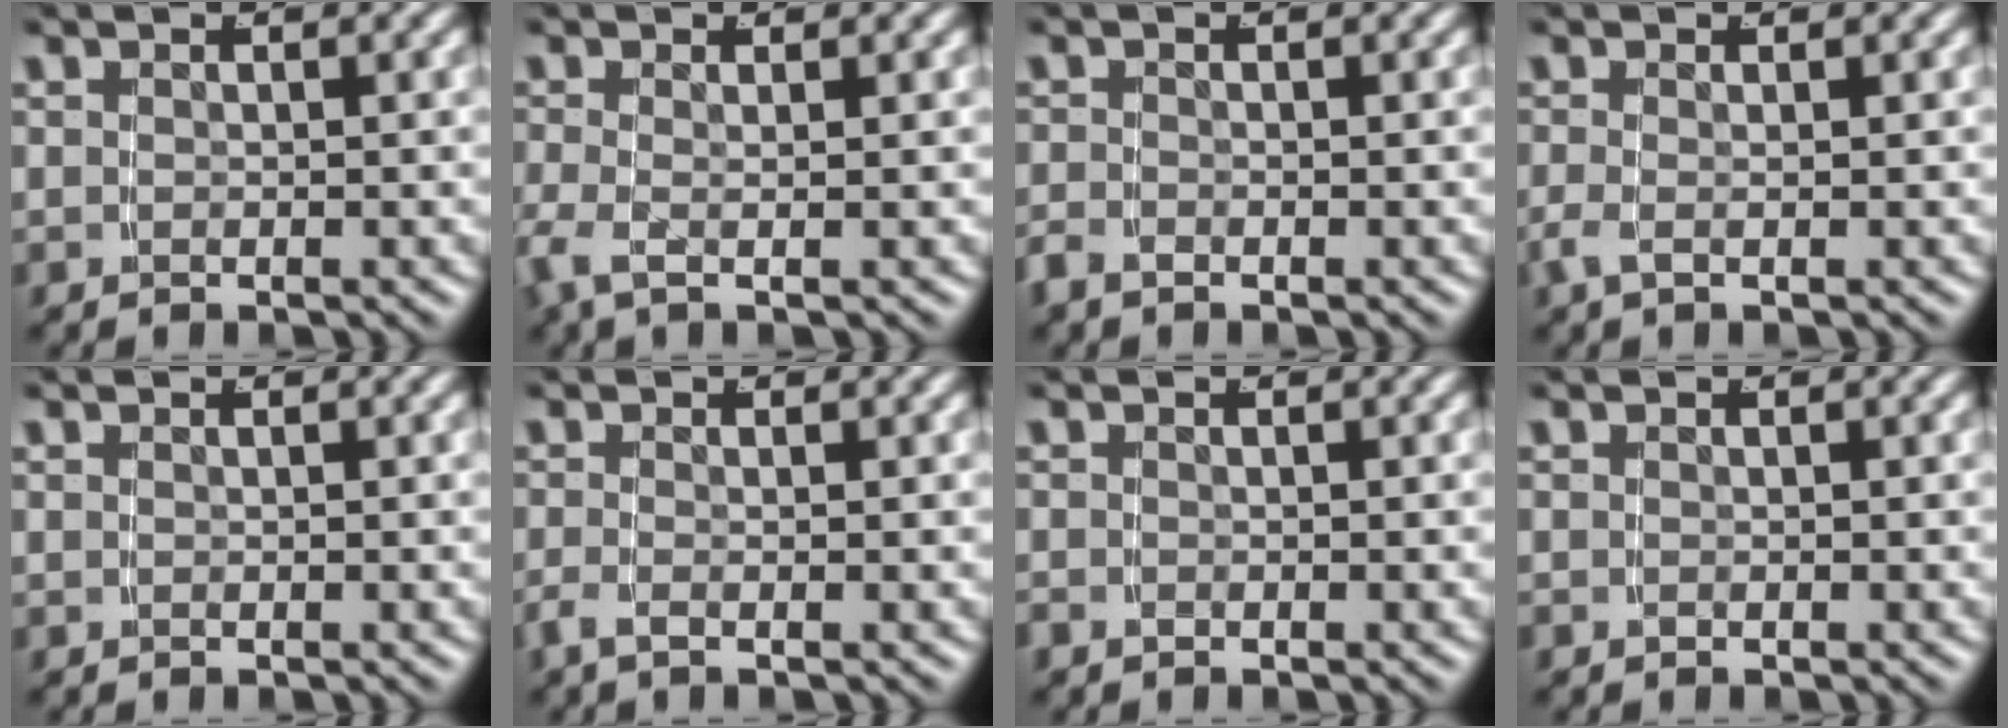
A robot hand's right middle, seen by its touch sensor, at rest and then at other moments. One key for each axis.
{"total": 1.7, "fx": -0.9, "fy": 0.2, "fz": 1.4, "tx": -0.050, "ty": -0.019, "tz": -0.008}
{"total": 1.3, "fx": -1.1, "fy": 0.4, "fz": 0.5, "tx": -0.011, "ty": -0.006, "tz": -0.018}
{"total": 1.3, "fx": -0.9, "fy": 0.0, "fz": 0.9, "tx": -0.030, "ty": -0.013, "tz": -0.009}
{"total": 0.0}
{"total": 1.4, "fx": -1.1, "fy": 0.0, "fz": 0.9, "tx": -0.026, "ty": -0.011, "tz": -0.016}
{"total": 0.6, "fx": -0.6, "fy": 0.2, "fz": 0.1, "tx": -0.006, "ty": -0.006, "tz": -0.006}
{"total": 0.0}